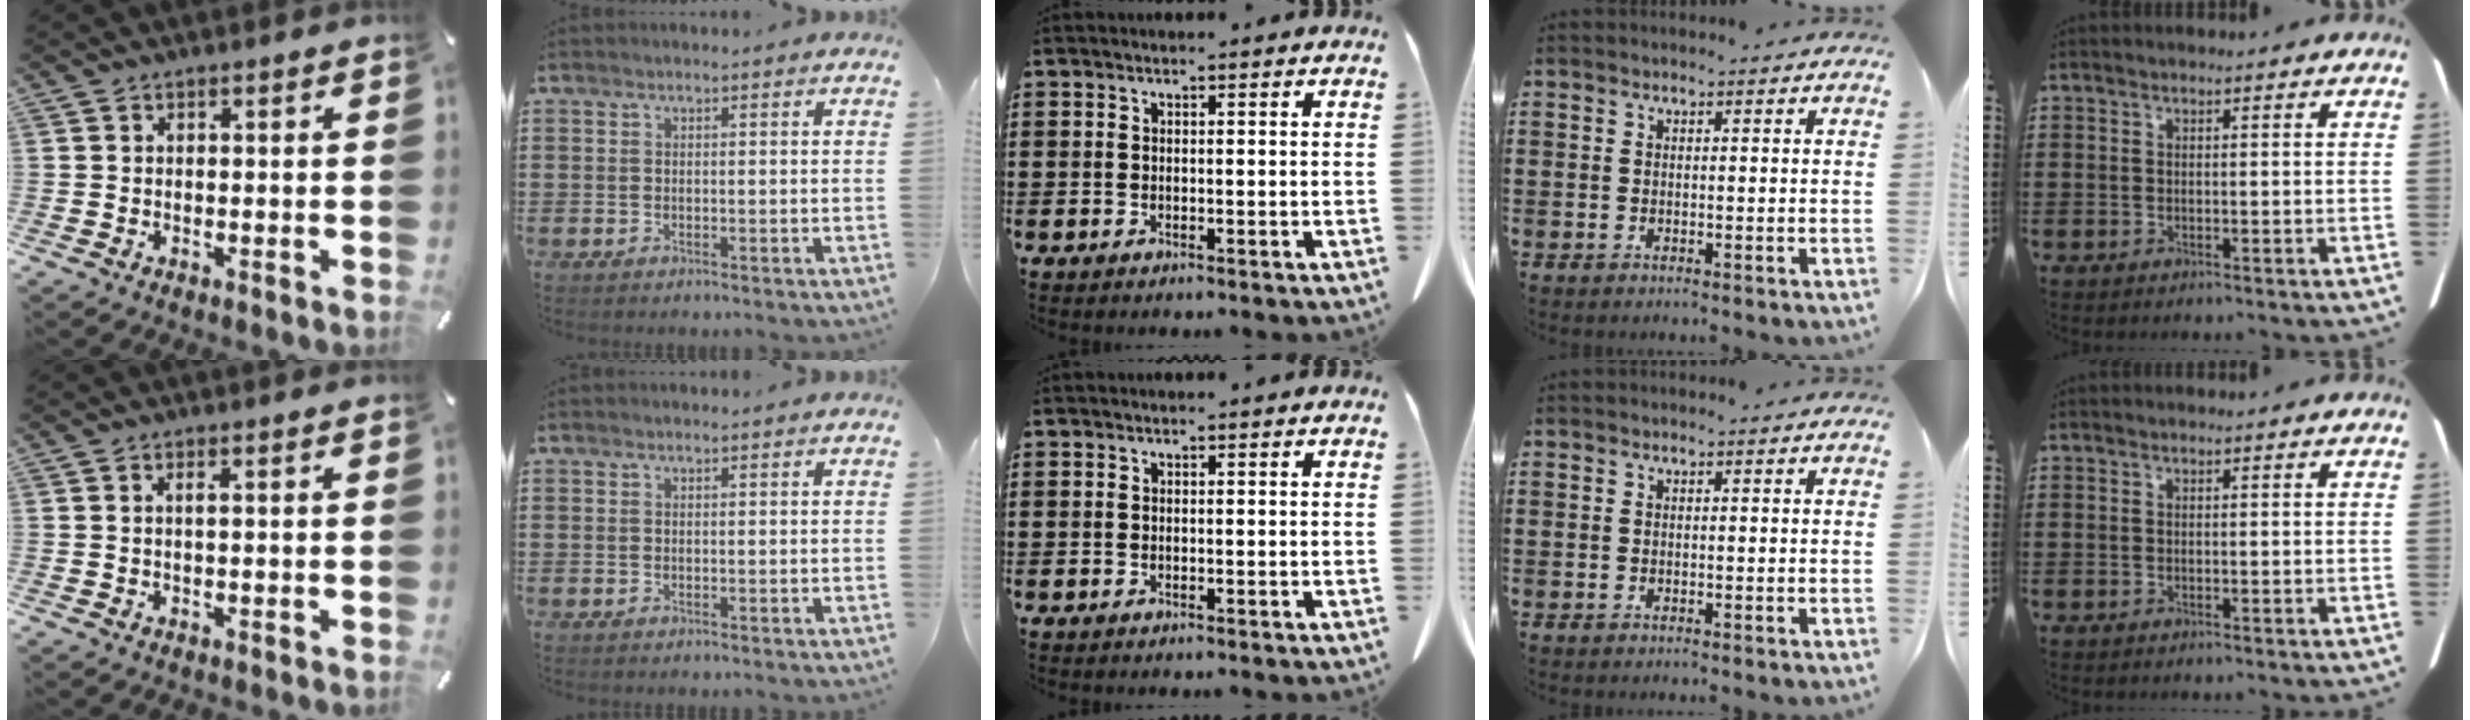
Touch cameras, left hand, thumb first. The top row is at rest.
{"thumb": {"total": 1.2, "force": [0.2, 0.1, 1.2], "torque": [-0.023, -0.001, 0.003]}}